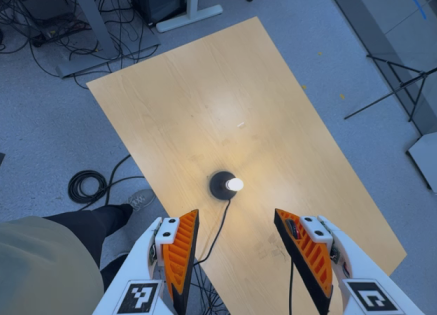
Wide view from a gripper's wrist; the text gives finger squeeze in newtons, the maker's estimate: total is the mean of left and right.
{"total": 0.0}